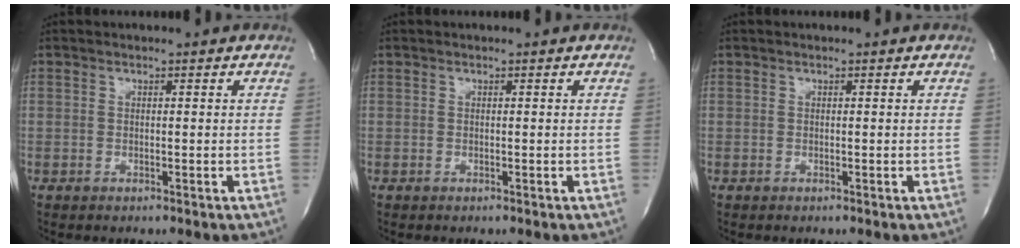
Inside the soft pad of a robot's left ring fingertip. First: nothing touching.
{"total": 0.0}
{"total": 0.0}